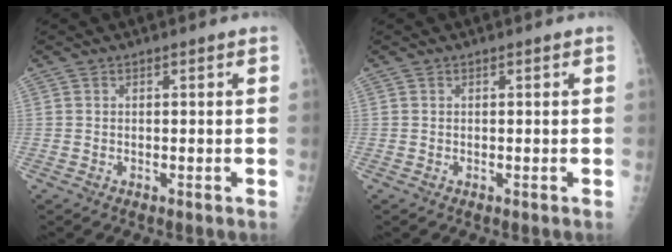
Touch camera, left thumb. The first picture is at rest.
{"total": 0.0}